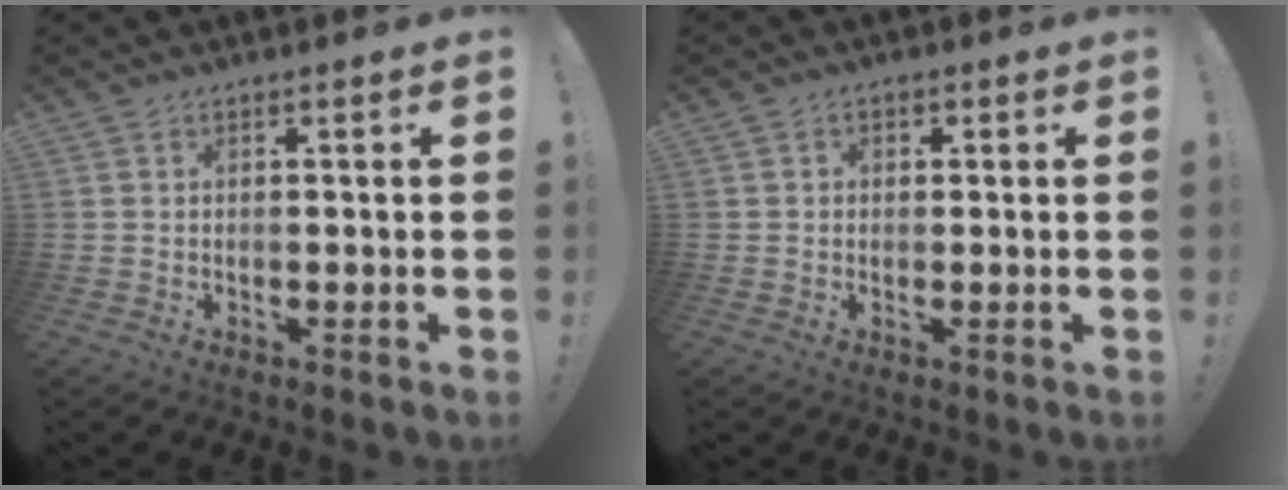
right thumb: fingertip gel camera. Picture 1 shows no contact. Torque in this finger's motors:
{"motor_torque": [-0.04, 0.04, -0.34, 0.14, -0.11]}